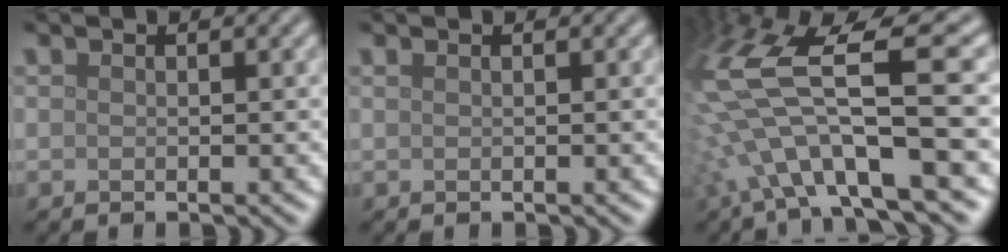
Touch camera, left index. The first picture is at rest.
{"total": 0.9, "force": [0.4, 0.4, 0.6], "torque": [-0.007, -0.001, -0.001]}
{"total": 13.0, "force": [-0.1, 4.0, 12.4], "torque": [-0.260, 0.014, 0.011]}